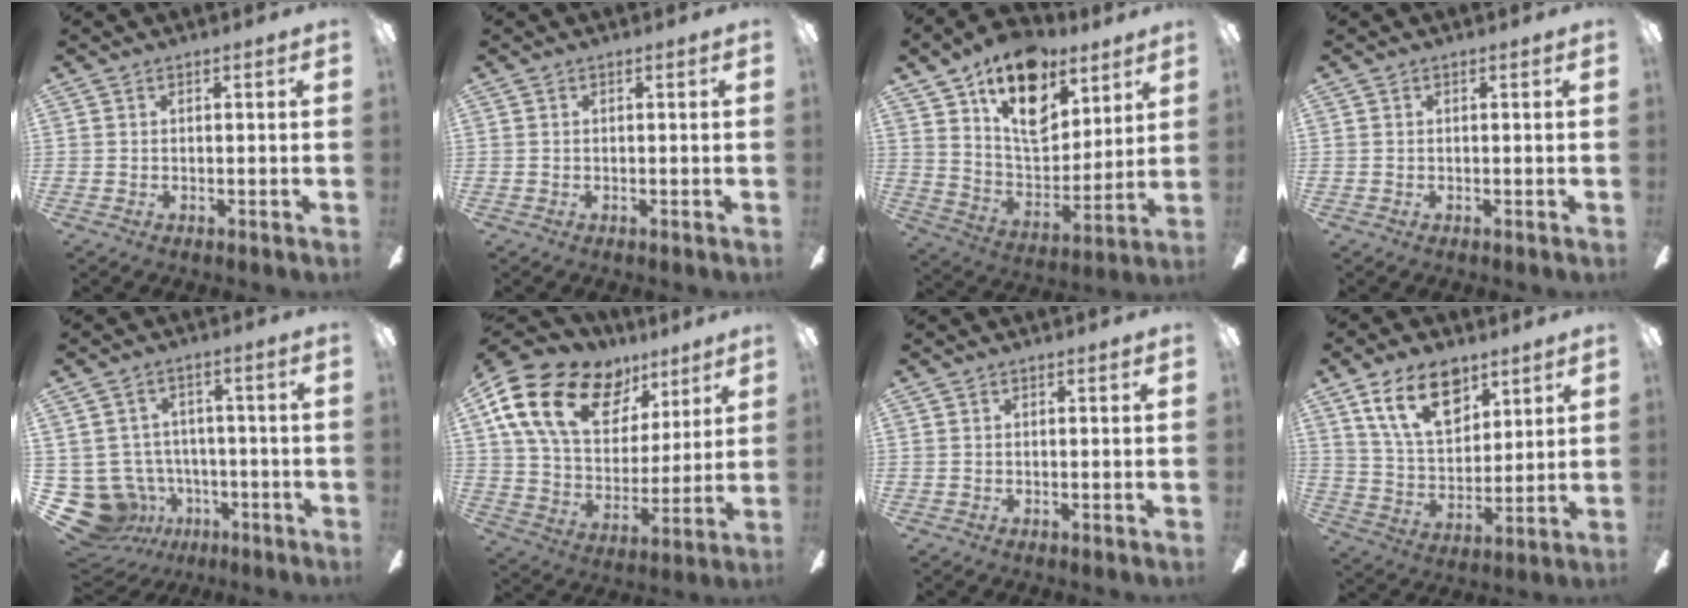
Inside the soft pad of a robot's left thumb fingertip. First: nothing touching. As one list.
[{"total": 0.0}, {"total": 18.9, "force": [11.6, 10.9, 10.1], "torque": [-0.156, -0.065, 0.208]}, {"total": 0.0}, {"total": 11.1, "force": [-4.3, 9.6, 3.7], "torque": [-0.118, 0.026, -0.065]}, {"total": 22.2, "force": [11.4, 13.9, 13.0], "torque": [-0.246, -0.043, 0.207]}, {"total": 0.0}, {"total": 15.7, "force": [9.2, 8.9, 9.0], "torque": [-0.151, -0.026, 0.168]}]